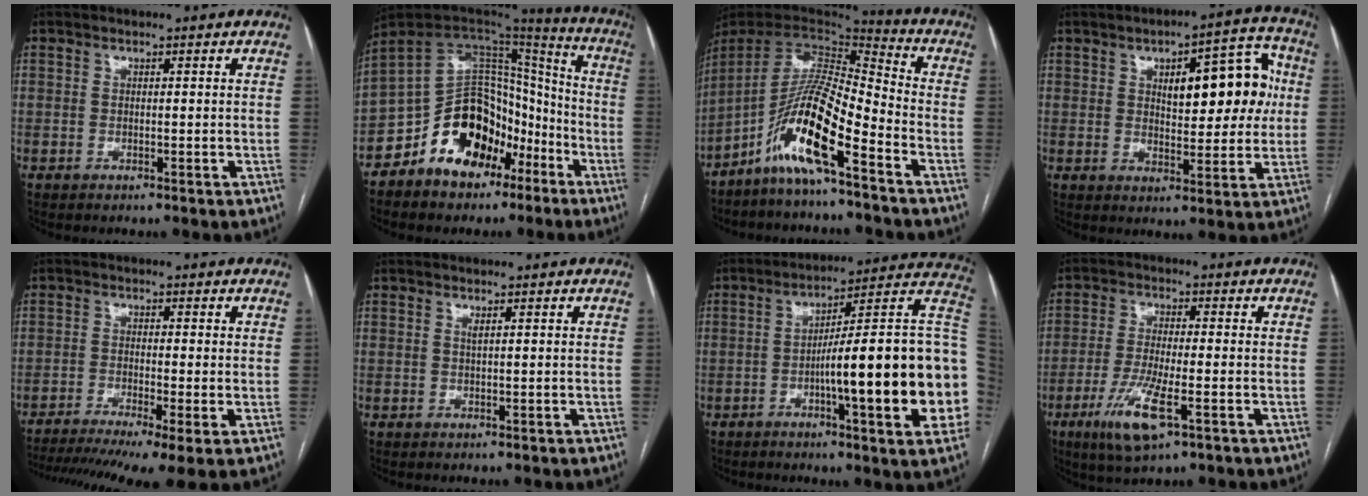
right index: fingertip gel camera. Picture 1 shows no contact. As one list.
[{"total": 16.6, "force": [-8.6, 10.9, 9.2], "torque": [-0.169, 0.049, -0.144]}, {"total": 13.4, "force": [-7.6, 1.1, 11.0], "torque": [-0.213, 0.001, -0.145]}, {"total": 12.8, "force": [2.7, 5.0, 11.5], "torque": [-0.144, 0.033, 0.041]}, {"total": 14.2, "force": [-10.0, 1.3, 10.0], "torque": [-0.167, -0.021, -0.156]}, {"total": 0.6, "force": [0.3, -0.1, 0.5], "torque": [-0.013, -0.002, 0.007]}, {"total": 24.7, "force": [-3.6, 2.2, 24.3], "torque": [-0.240, 0.022, -0.050]}, {"total": 8.8, "force": [-4.0, 1.5, 7.7], "torque": [-0.158, -0.021, -0.070]}]